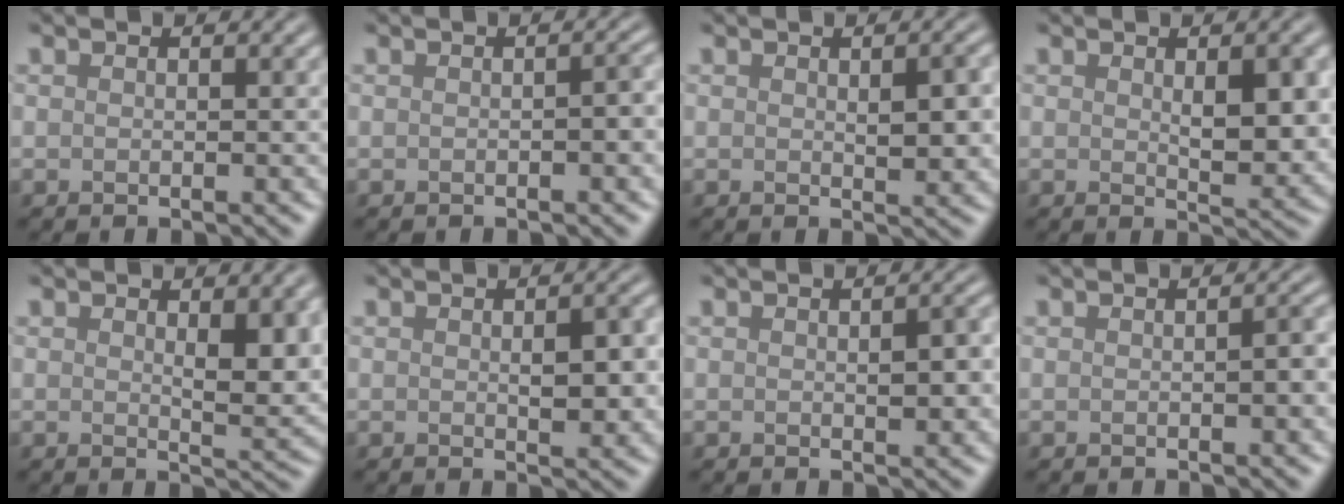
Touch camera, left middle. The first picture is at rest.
{"total": 1.5, "force": [-0.3, 0.3, 1.4], "torque": [-0.019, 0.004, -0.003]}
{"total": 2.9, "force": [0.4, 1.1, 2.7], "torque": [-0.038, -0.003, 0.008]}
{"total": 4.1, "force": [0.7, 1.6, 3.7], "torque": [-0.055, -0.005, 0.017]}
{"total": 3.6, "force": [1.1, 1.3, 3.2], "torque": [-0.044, -0.007, 0.021]}
{"total": 3.2, "force": [0.1, 1.4, 2.9], "torque": [-0.041, -0.002, 0.004]}
{"total": 2.2, "force": [0.0, 0.9, 2.0], "torque": [-0.027, -0.002, 0.002]}
{"total": 1.7, "force": [-0.2, 0.4, 1.6], "torque": [-0.022, 0.002, -0.001]}